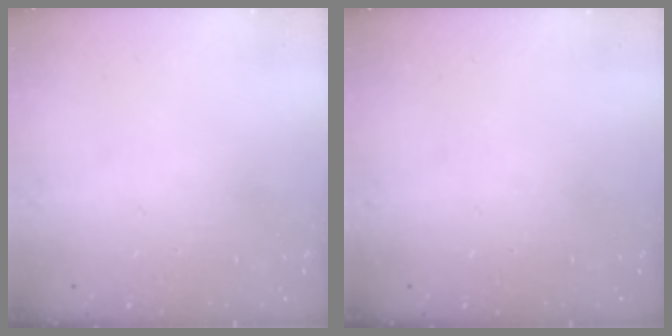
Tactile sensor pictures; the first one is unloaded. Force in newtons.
{"total": 0.0}